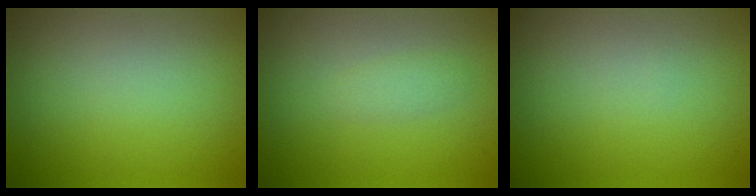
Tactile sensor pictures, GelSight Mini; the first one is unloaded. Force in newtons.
{"total": 1.0, "press": 1.0, "slide": 0.0}
{"total": 0.0}